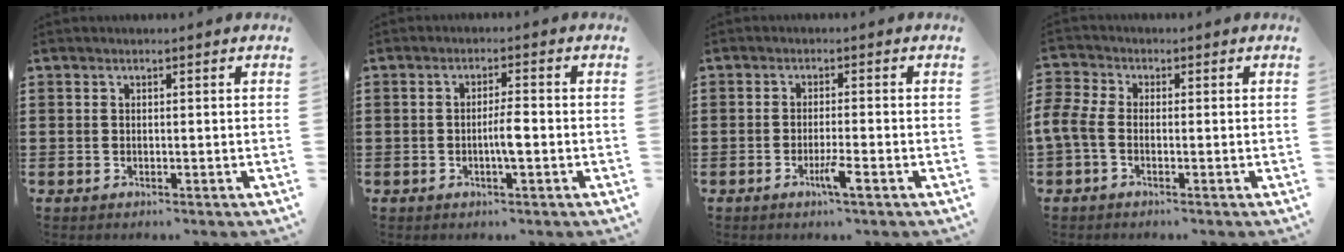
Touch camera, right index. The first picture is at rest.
{"total": 3.5, "force": [-0.9, 0.5, 3.3], "torque": [-0.066, -0.002, -0.018]}
{"total": 3.5, "force": [-1.9, 0.0, 3.0], "torque": [-0.054, -0.010, -0.034]}
{"total": 3.4, "force": [-1.3, 1.7, 2.7], "torque": [-0.077, -0.006, -0.031]}